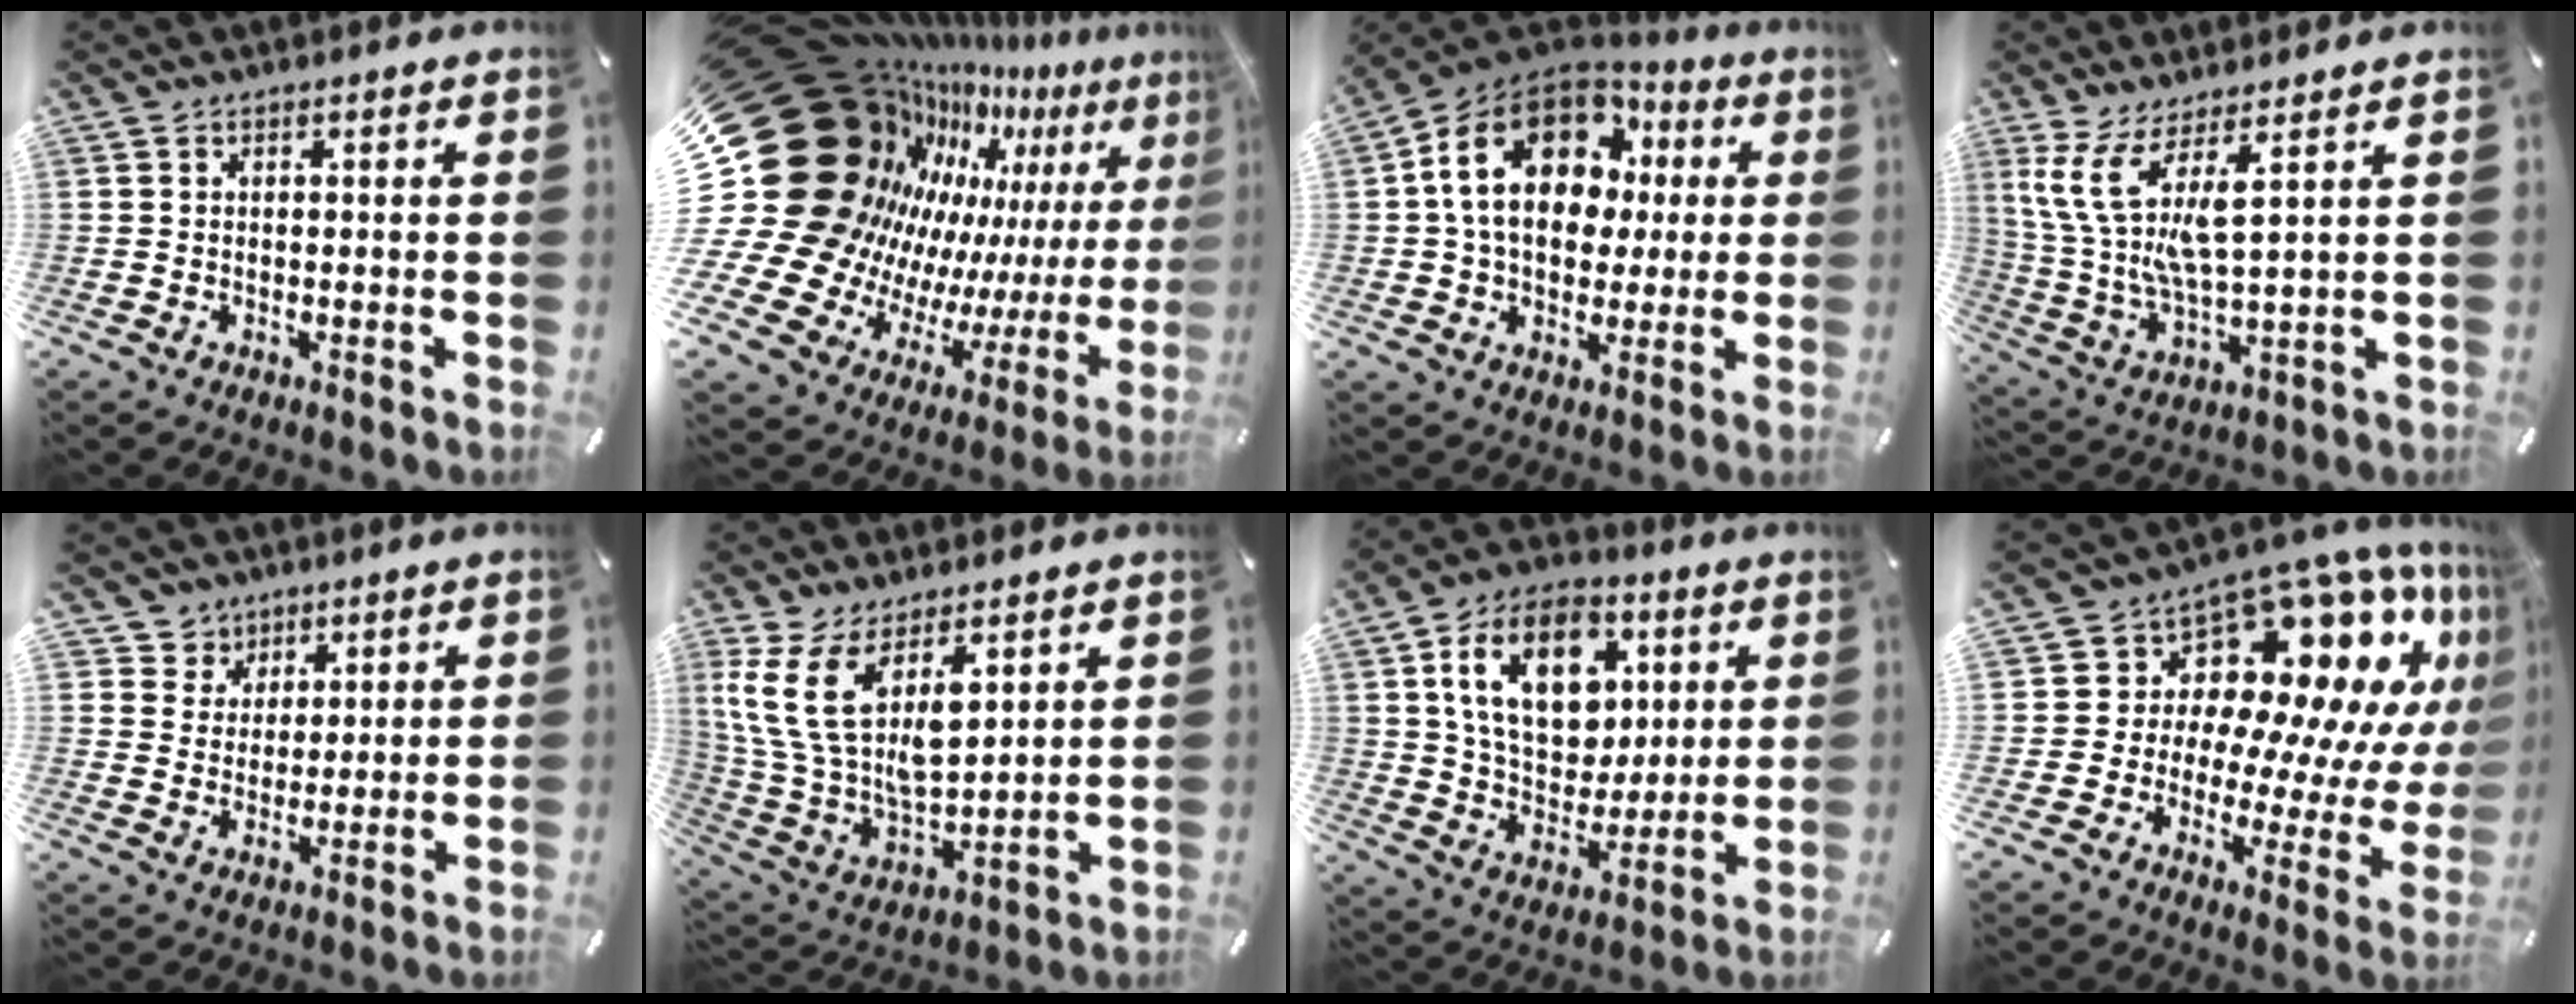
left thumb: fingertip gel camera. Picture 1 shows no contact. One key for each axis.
{"total": 30.1, "fx": 9.6, "fy": 22.4, "fz": 17.6, "tx": -0.225, "ty": -0.148, "tz": 0.262}
{"total": 18.7, "fx": 4.2, "fy": 14.0, "fz": 11.7, "tx": -0.223, "ty": -0.002, "tz": 0.075}
{"total": 10.7, "fx": 5.9, "fy": 1.9, "fz": 8.7, "tx": -0.210, "ty": -0.039, "tz": 0.101}
{"total": 5.6, "fx": 3.2, "fy": 4.6, "fz": -0.4, "tx": -0.001, "ty": -0.017, "tz": 0.059}
{"total": 15.1, "fx": 7.6, "fy": 8.0, "fz": 10.3, "tx": -0.250, "ty": -0.042, "tz": 0.139}
{"total": 17.3, "fx": 5.3, "fy": 12.5, "fz": 10.6, "tx": -0.178, "ty": 0.002, "tz": 0.100}
{"total": 16.8, "fx": 10.1, "fy": 10.1, "fz": 8.8, "tx": -0.118, "ty": -0.112, "tz": 0.178}